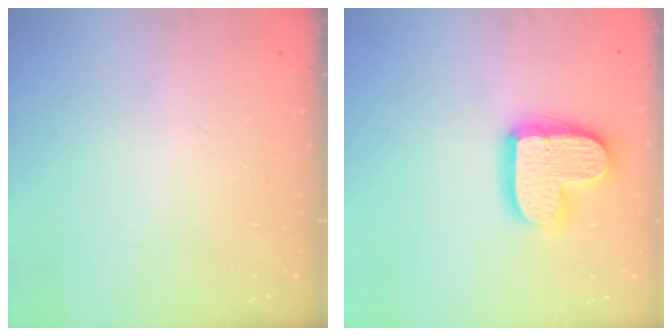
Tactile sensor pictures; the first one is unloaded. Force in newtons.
{"total": 16.1, "press": 16.1, "slide": 1.3}